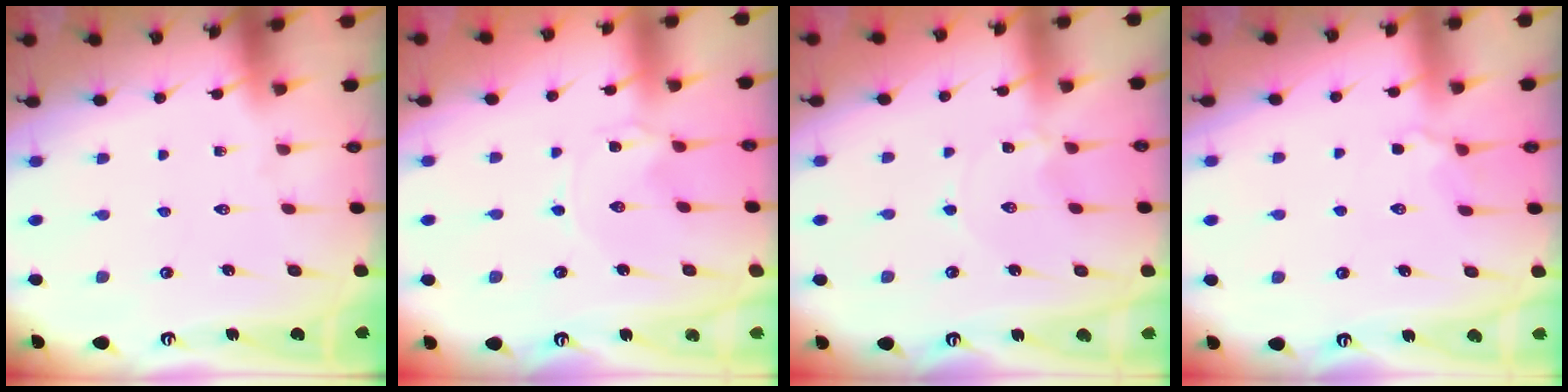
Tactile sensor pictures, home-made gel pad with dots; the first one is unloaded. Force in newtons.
{"total": 0.0}
{"total": 0.9, "press": 0.9, "slide": 0.1}
{"total": 4.8, "press": 4.6, "slide": 1.1}